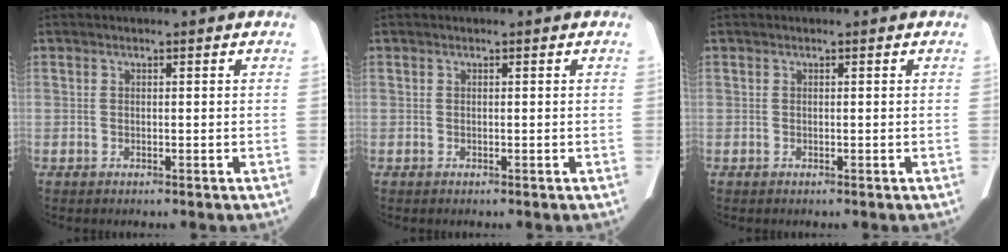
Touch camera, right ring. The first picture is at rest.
{"total": 0.0}
{"total": 0.0}